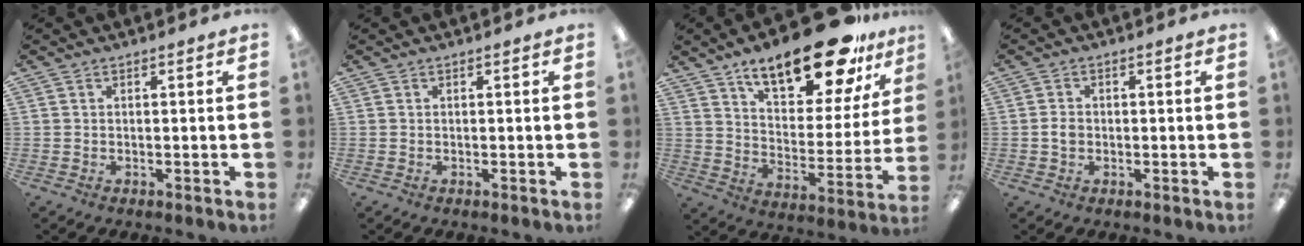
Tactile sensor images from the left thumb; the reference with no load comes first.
{"total": 0.0}
{"total": 21.2, "force": [15.3, 7.9, 12.3], "torque": [-0.183, -0.091, 0.253]}
{"total": 2.2, "force": [-0.2, 1.6, 1.4], "torque": [-0.027, 0.005, -0.006]}